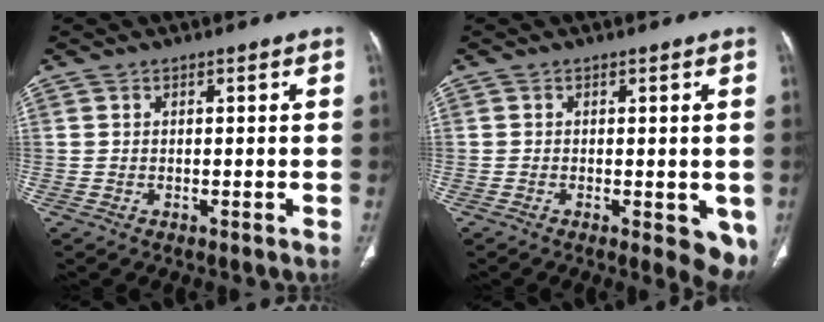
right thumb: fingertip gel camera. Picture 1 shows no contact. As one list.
[{"total": 6.3, "force": [-1.7, 2.5, 5.6], "torque": [-0.054, -0.012, -0.019]}]